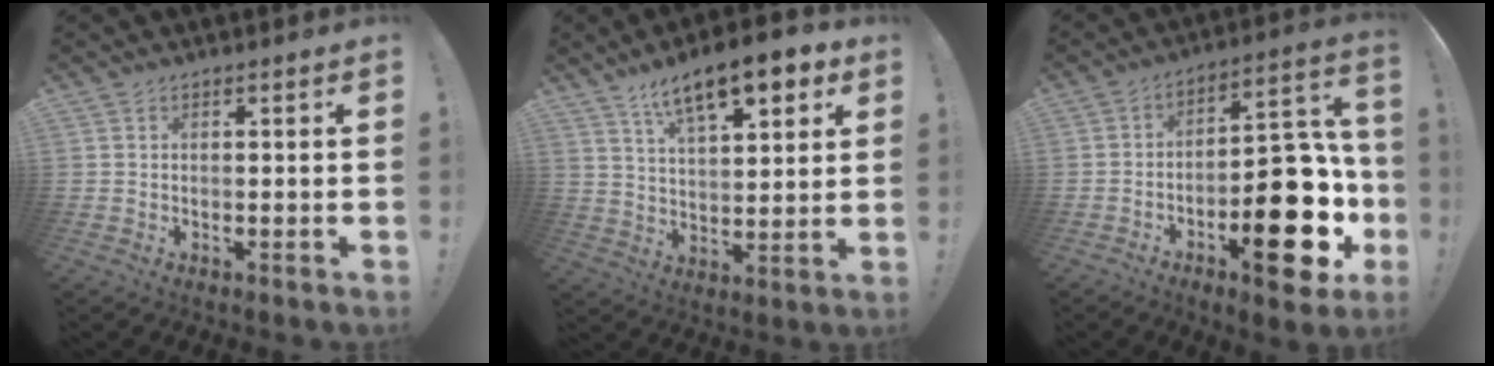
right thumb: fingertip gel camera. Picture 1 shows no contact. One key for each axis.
{"total": 14.2, "fx": 8.7, "fy": 5.2, "fz": 9.9, "tx": -0.150, "ty": -0.048, "tz": 0.145}
{"total": 23.2, "fx": -8.2, "fy": 10.7, "fz": 18.9, "tx": -0.230, "ty": 0.063, "tz": -0.113}